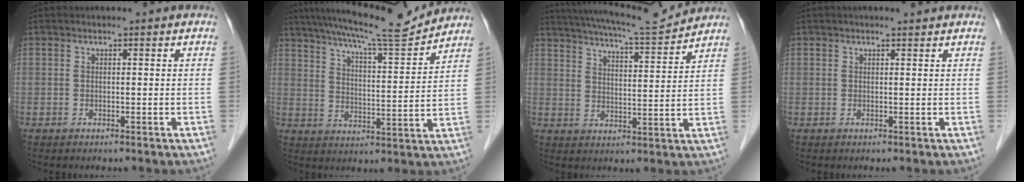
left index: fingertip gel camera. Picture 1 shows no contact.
{"total": 12.5, "force": [11.3, -0.2, 5.3], "torque": [-0.093, -0.020, 0.160]}
{"total": 10.8, "force": [9.9, 0.1, 4.3], "torque": [-0.074, -0.015, 0.138]}
{"total": 1.2, "force": [-1.1, 0.1, 0.5], "torque": [-0.006, -0.004, -0.024]}